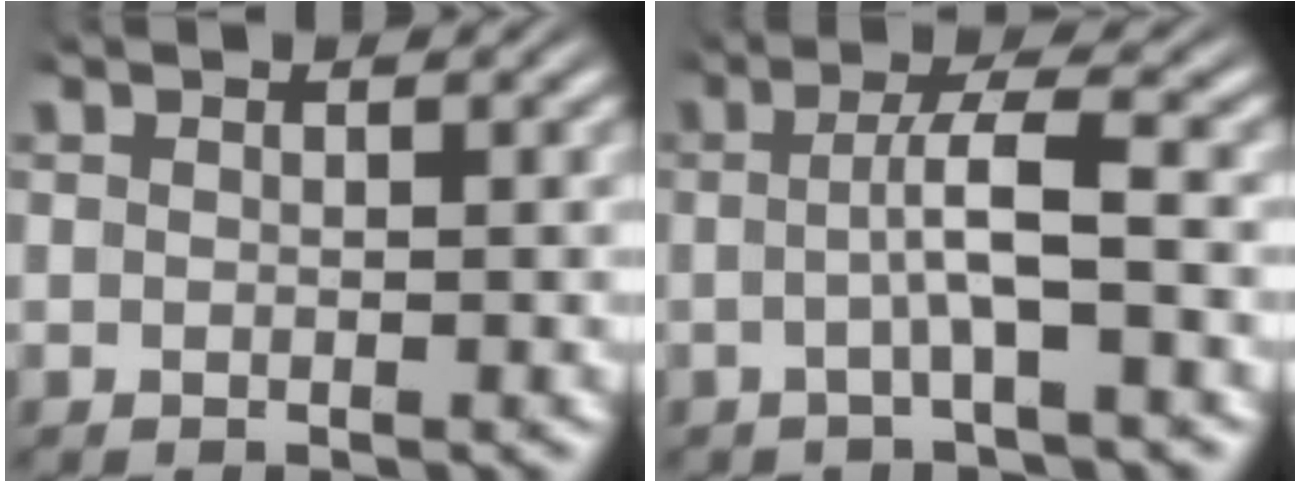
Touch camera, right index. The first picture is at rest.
{"total": 3.4, "force": [-0.8, 0.1, 3.3], "torque": [-0.058, 0.004, -0.015]}